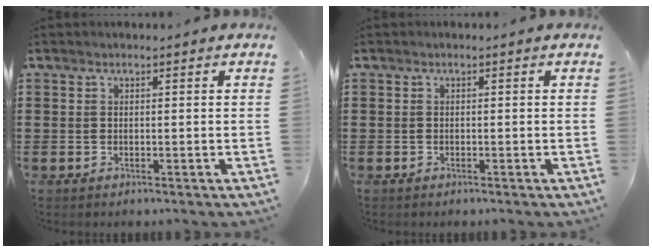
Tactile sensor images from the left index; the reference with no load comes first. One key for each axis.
{"total": 0.0}